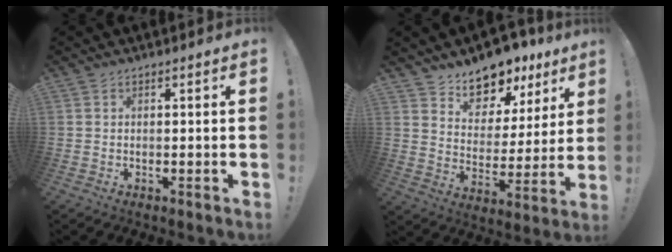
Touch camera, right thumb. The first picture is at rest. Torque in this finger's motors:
{"motor_torque": [1.09, 1.83, 0.26, 0.13, 0.05]}